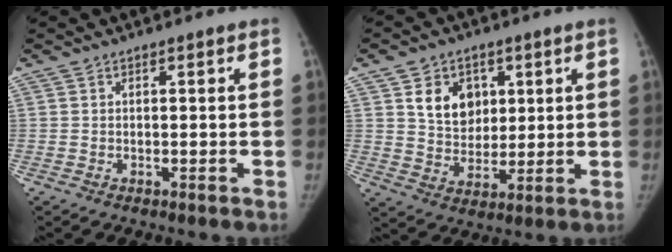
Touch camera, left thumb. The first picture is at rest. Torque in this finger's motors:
{"motor_torque": [-0.03, 0.18, 1.03, -0.83, 0.12]}